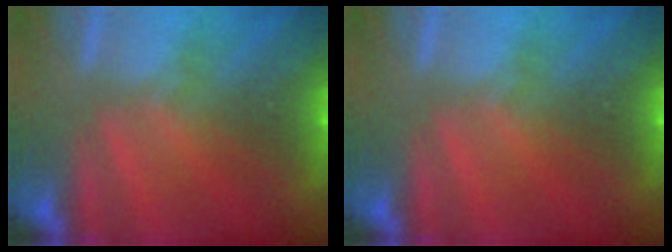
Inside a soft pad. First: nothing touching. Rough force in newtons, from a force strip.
{"total": 0.0}